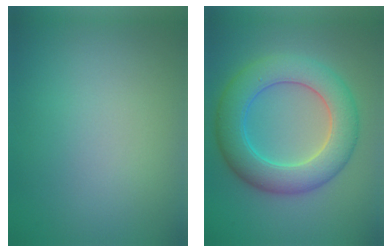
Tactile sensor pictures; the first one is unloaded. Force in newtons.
{"total": 7.5, "press": 7.5, "slide": 0.2}